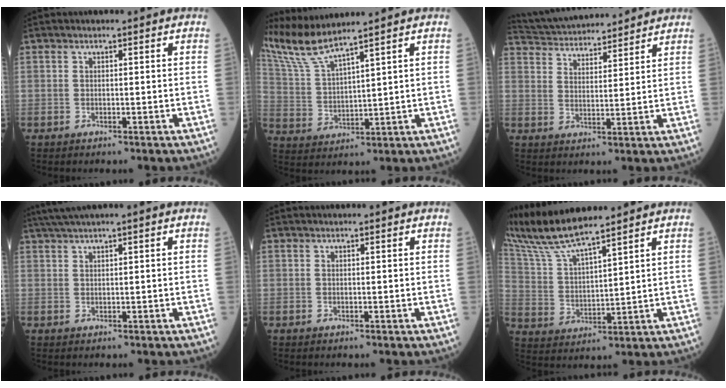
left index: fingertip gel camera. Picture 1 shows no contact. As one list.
[{"total": 7.3, "force": [6.6, -1.5, 2.6], "torque": [-0.076, -0.002, 0.146]}, {"total": 14.0, "force": [13.3, 2.1, 3.7], "torque": [-0.071, 0.029, 0.212]}, {"total": 2.8, "force": [2.0, -0.6, 1.9], "torque": [-0.044, 0.015, 0.046]}, {"total": 0.0}, {"total": 10.4, "force": [9.5, -0.5, 4.3], "torque": [-0.105, 0.012, 0.191]}]